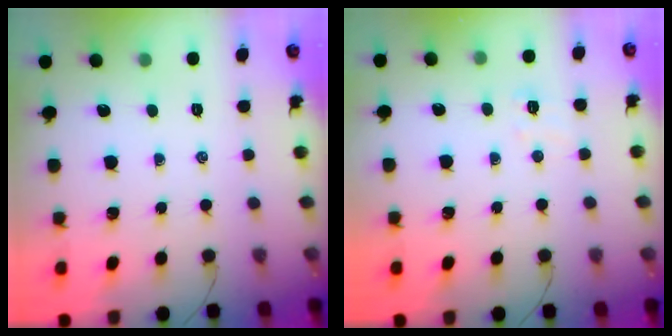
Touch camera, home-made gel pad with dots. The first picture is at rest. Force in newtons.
{"total": 5.1, "press": 4.9, "slide": 1.4}